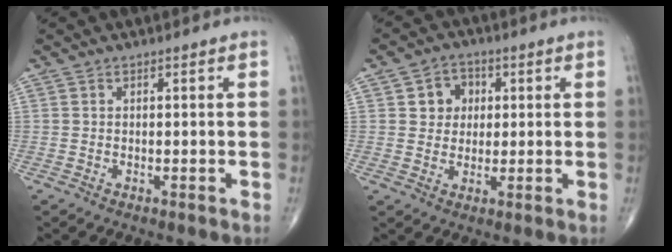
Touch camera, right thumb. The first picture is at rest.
{"total": 5.6, "force": [1.3, 4.9, 2.3], "torque": [-0.003, 0.002, 0.016]}